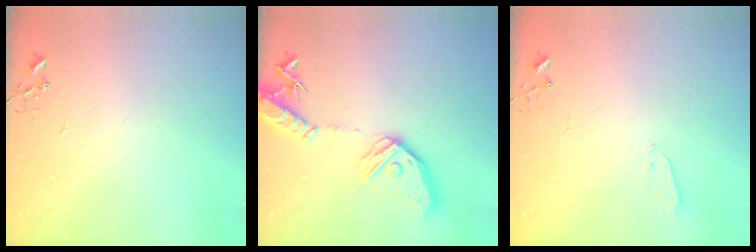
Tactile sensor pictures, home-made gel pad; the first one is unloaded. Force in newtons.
{"total": 21.3, "press": 21.1, "slide": 3.1}
{"total": 3.4, "press": 3.3, "slide": 0.7}